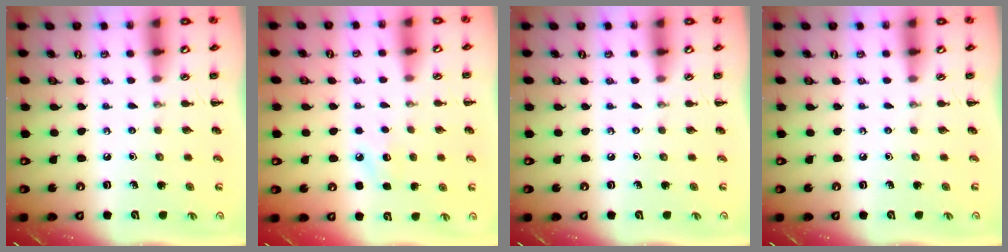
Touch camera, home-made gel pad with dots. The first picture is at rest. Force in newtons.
{"total": 6.4, "press": 6.2, "slide": 1.5}
{"total": 0.0}
{"total": 0.0}